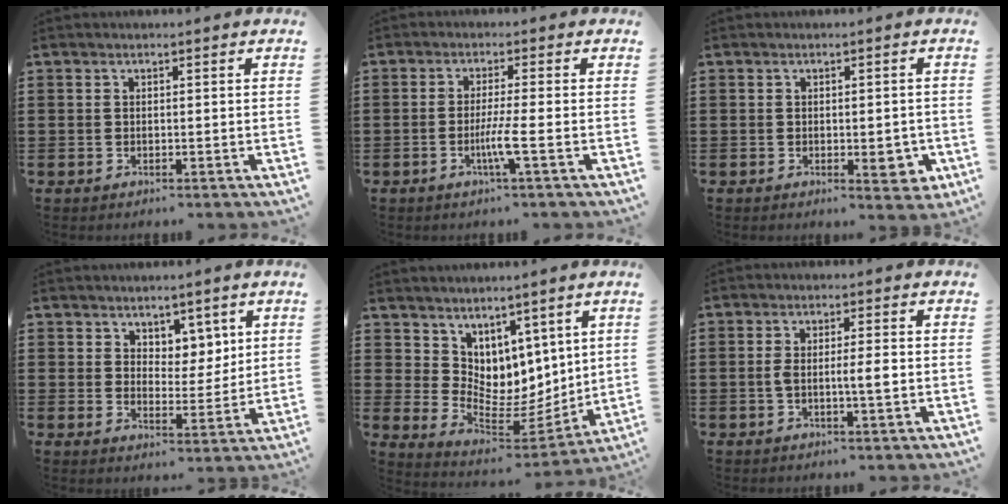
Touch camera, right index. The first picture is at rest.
{"total": 4.3, "force": [-1.4, -0.4, 4.0], "torque": [-0.077, -0.015, -0.029]}
{"total": 3.2, "force": [-0.9, 1.3, 2.8], "torque": [-0.044, 0.001, -0.013]}
{"total": 4.9, "force": [3.4, 3.5, 0.6], "torque": [-0.024, 0.000, 0.061]}
{"total": 6.7, "force": [4.9, 4.4, -0.9], "torque": [-0.026, -0.064, 0.094]}
{"total": 3.5, "force": [-0.6, 0.5, 3.5], "torque": [-0.063, -0.001, -0.013]}